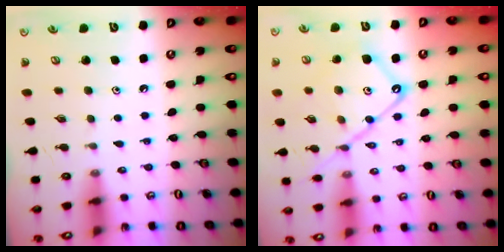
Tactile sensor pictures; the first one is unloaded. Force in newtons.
{"total": 15.2, "press": 15.1, "slide": 1.3}